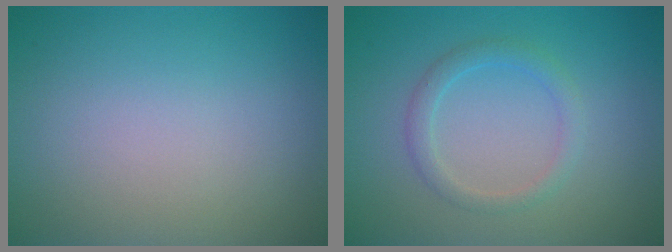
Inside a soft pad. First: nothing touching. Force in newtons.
{"total": 1.9, "press": 1.9, "slide": 0.2}